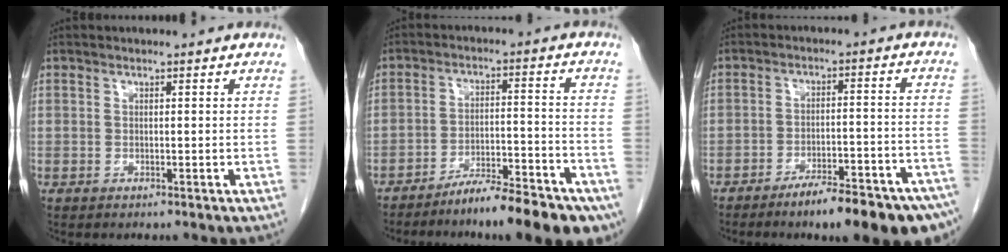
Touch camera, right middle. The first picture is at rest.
{"total": 13.6, "force": [-10.5, 2.0, 8.3], "torque": [-0.092, 0.016, -0.160]}
{"total": 14.8, "force": [-11.1, 2.0, 9.6], "torque": [-0.081, 0.025, -0.160]}